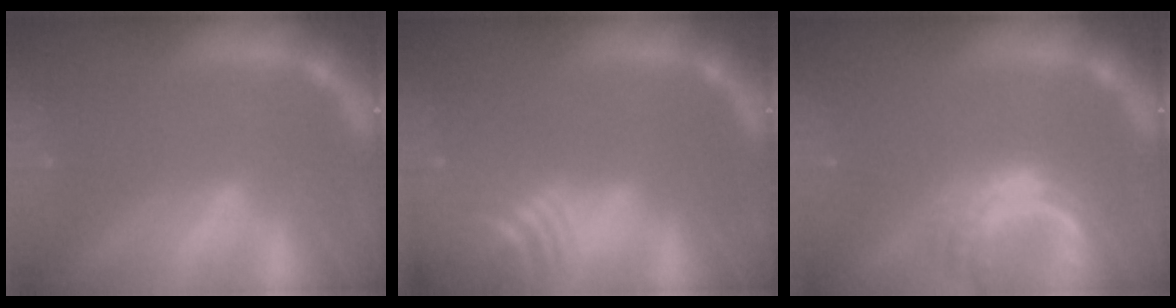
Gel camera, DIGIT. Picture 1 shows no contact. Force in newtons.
{"total": 8.6}
{"total": 4.5}